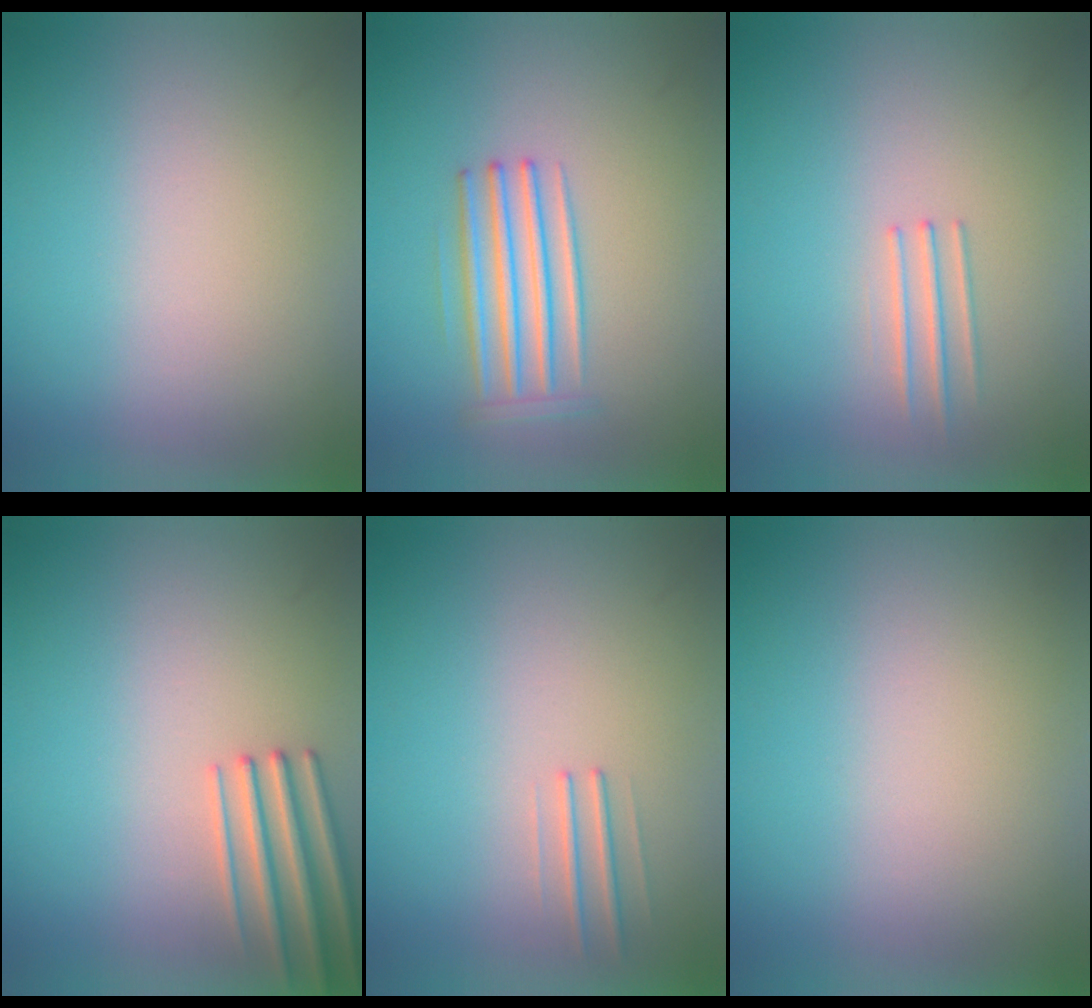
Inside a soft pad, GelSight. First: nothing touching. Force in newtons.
{"total": 2.9}
{"total": 1.2}
{"total": 2.5}
{"total": 1.0}
{"total": 0.0}